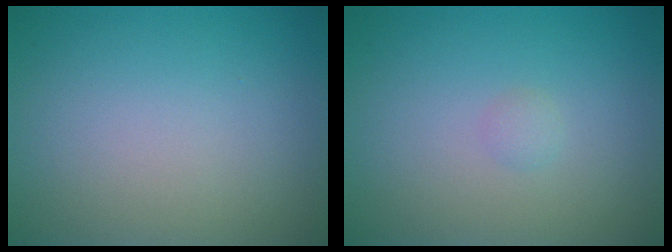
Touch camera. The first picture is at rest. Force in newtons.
{"total": 0.6, "press": 0.6, "slide": 0.0}